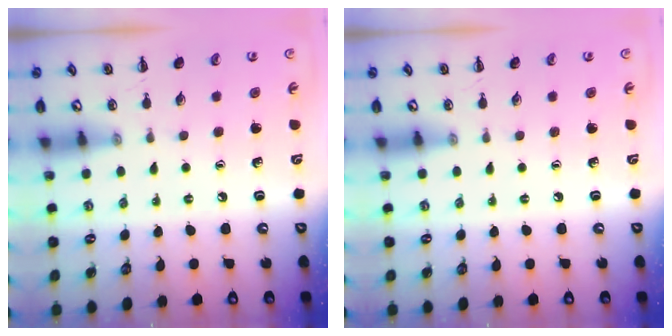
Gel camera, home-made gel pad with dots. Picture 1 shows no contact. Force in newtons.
{"total": 0.0}